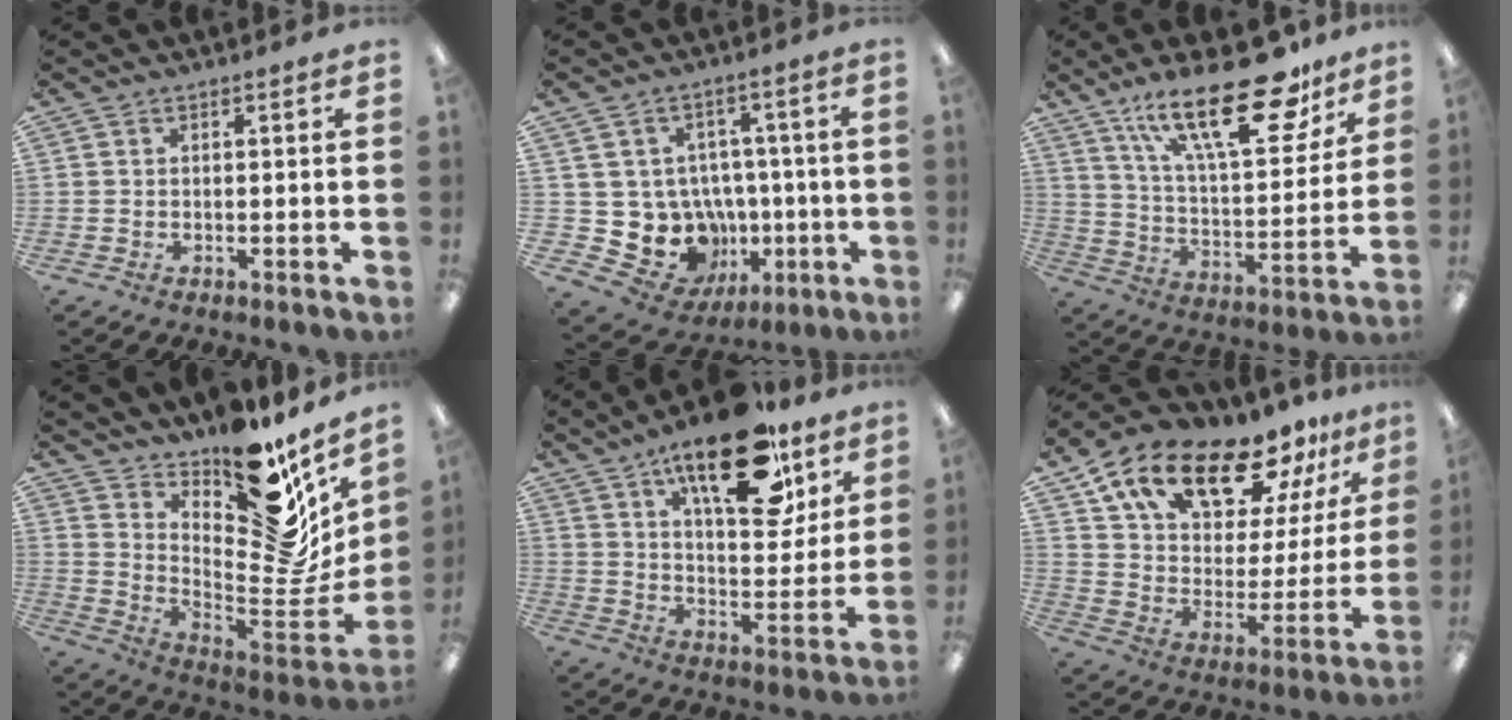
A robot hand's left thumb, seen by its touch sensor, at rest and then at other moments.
{"total": 12.7, "force": [-2.8, 11.6, 4.3], "torque": [-0.106, 0.001, -0.010]}
{"total": 27.0, "force": [16.9, 10.3, 18.4], "torque": [-0.283, -0.094, 0.281]}
{"total": 18.4, "force": [11.1, 8.5, 11.9], "torque": [-0.127, -0.108, 0.183]}
{"total": 23.5, "force": [14.6, 9.9, 15.5], "torque": [-0.220, -0.073, 0.236]}
{"total": 20.2, "force": [15.7, 7.9, 9.9], "torque": [-0.183, -0.103, 0.275]}